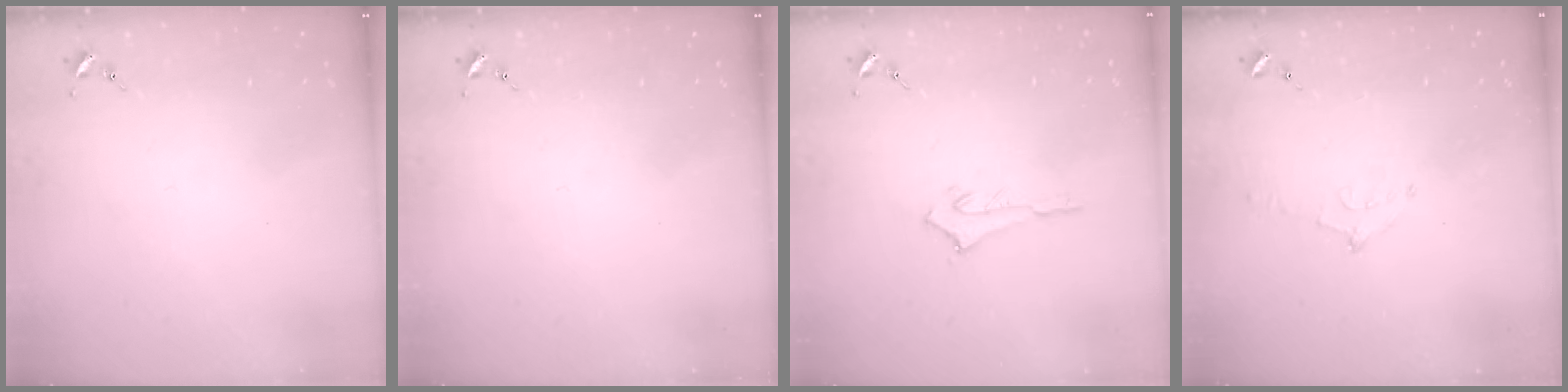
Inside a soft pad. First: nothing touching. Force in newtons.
{"total": 0.0}
{"total": 2.6, "press": 2.6, "slide": 0.4}
{"total": 6.8, "press": 6.7, "slide": 1.0}